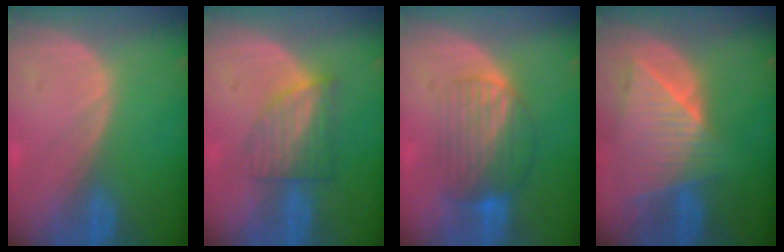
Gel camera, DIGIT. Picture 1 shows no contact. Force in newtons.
{"total": 6.3, "press": 5.6, "slide": 2.9}
{"total": 7.6, "press": 7.0, "slide": 3.1}
{"total": 9.2, "press": 8.2, "slide": 4.2}